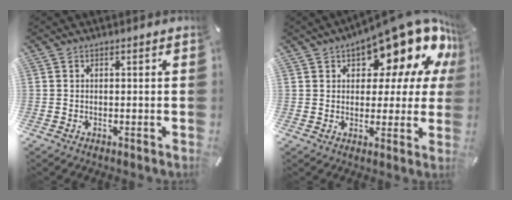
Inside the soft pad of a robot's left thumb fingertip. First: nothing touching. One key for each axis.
{"total": 18.0, "fx": 12.3, "fy": 7.2, "fz": 11.0, "tx": -0.154, "ty": -0.094, "tz": 0.206}